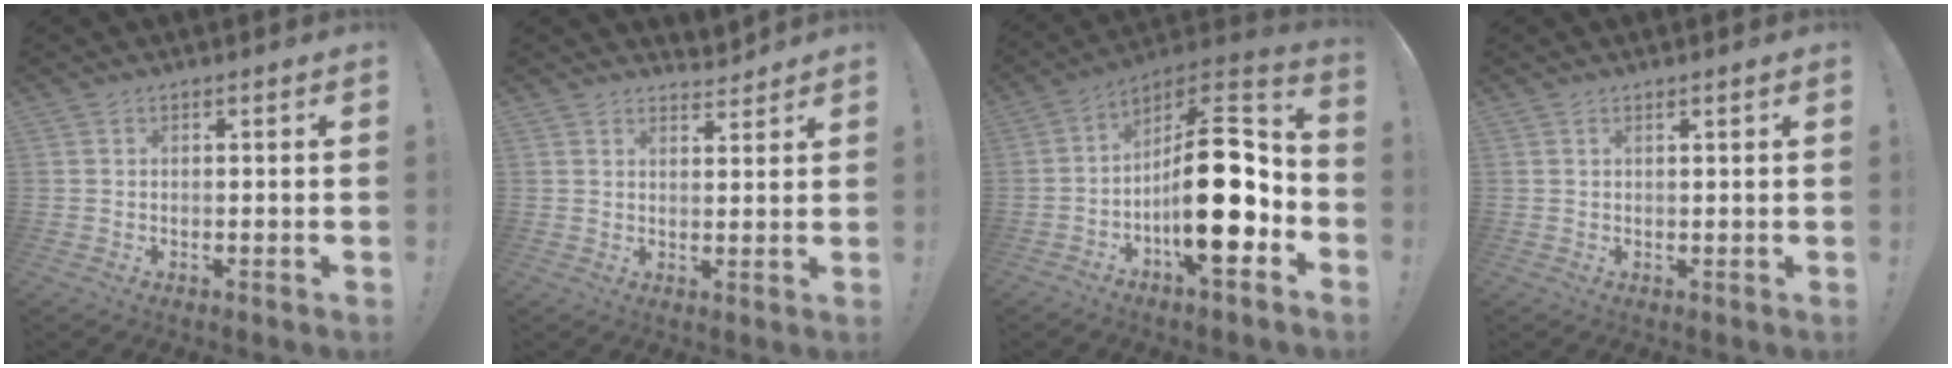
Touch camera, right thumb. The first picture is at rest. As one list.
[{"total": 3.5, "force": [3.0, 1.6, 0.6], "torque": [0.003, -0.022, 0.053]}, {"total": 23.5, "force": [-4.2, 8.8, 21.3], "torque": [-0.338, 0.023, -0.063]}, {"total": 1.2, "force": [0.8, -0.3, 0.8], "torque": [-0.009, -0.003, 0.012]}]